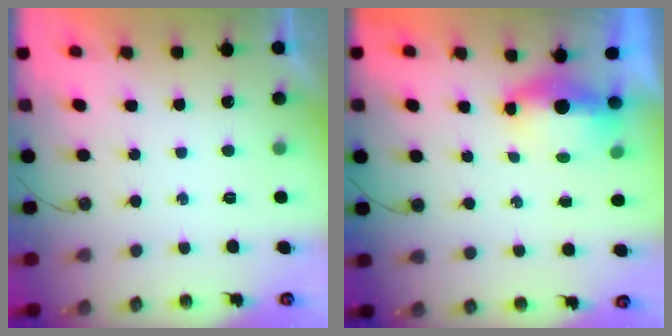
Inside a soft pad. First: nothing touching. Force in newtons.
{"total": 5.3, "press": 5.1, "slide": 1.2}